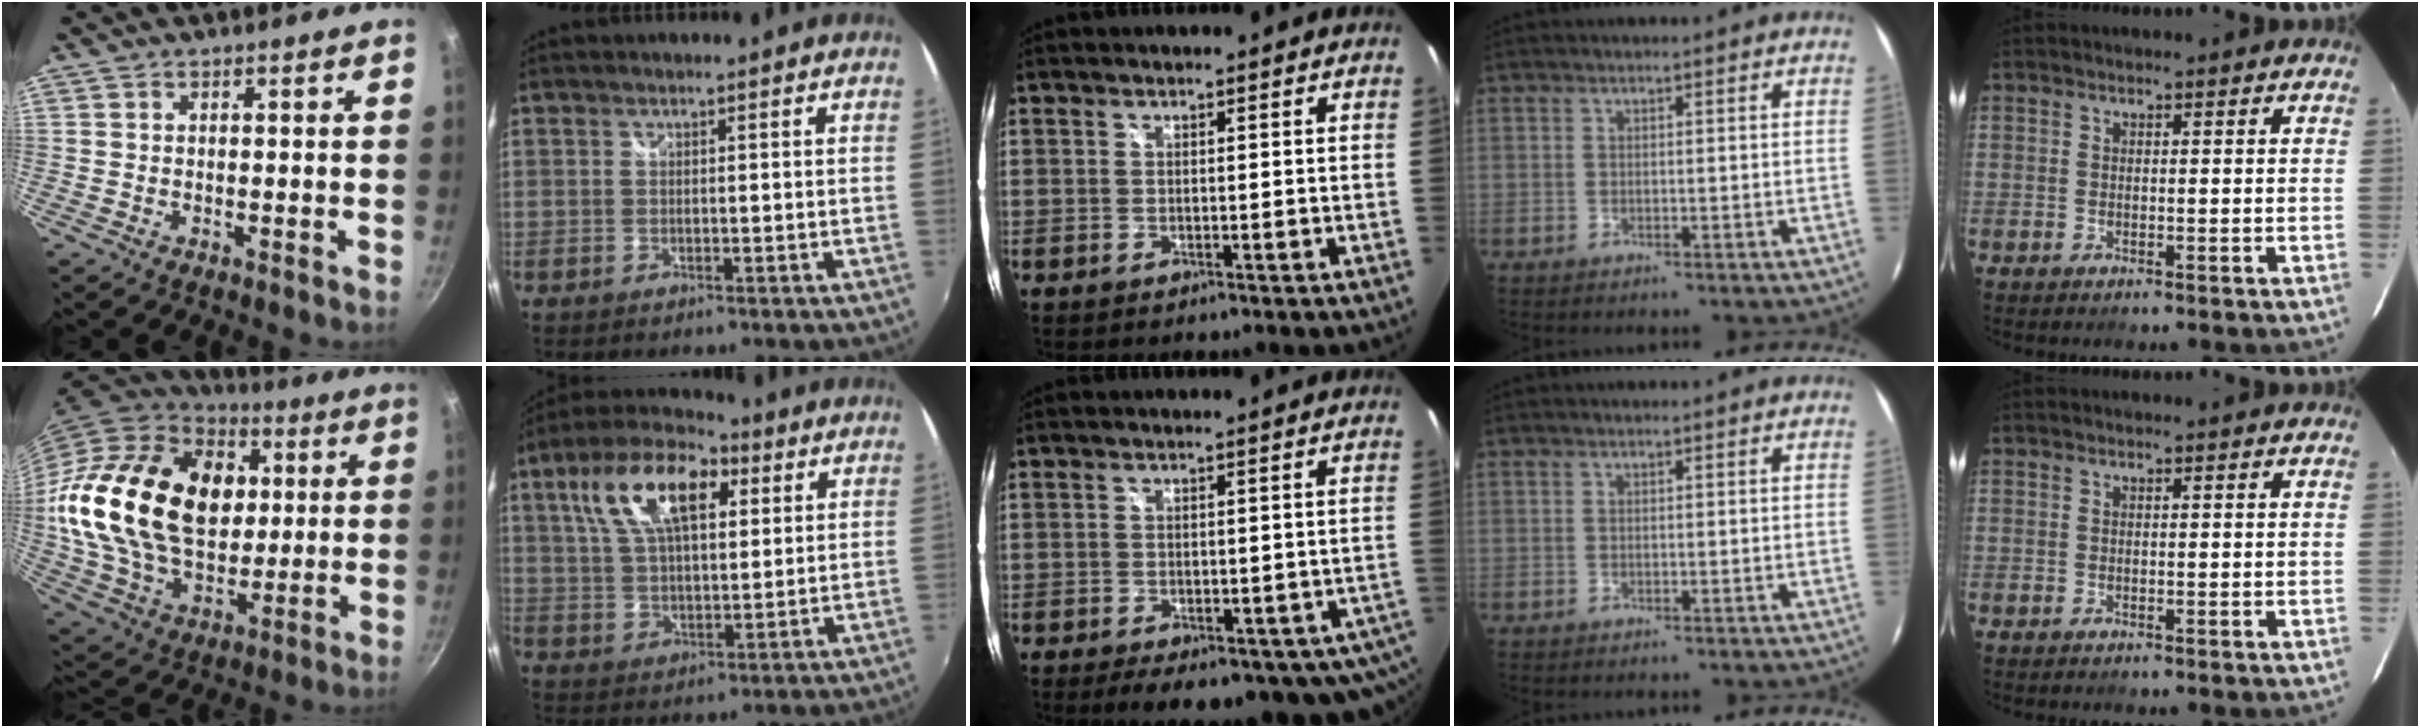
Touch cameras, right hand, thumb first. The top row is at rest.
{"thumb": {"total": 31.8, "force": [4.6, 21.4, 23.0], "torque": [-0.396, 0.011, 0.086]}, "index": {"total": 16.1, "force": [6.6, 7.7, 12.5], "torque": [-0.235, 0.036, 0.112]}, "middle": {"total": 14.4, "force": [-8.4, 6.2, 9.9], "torque": [-0.155, -0.042, -0.096]}}